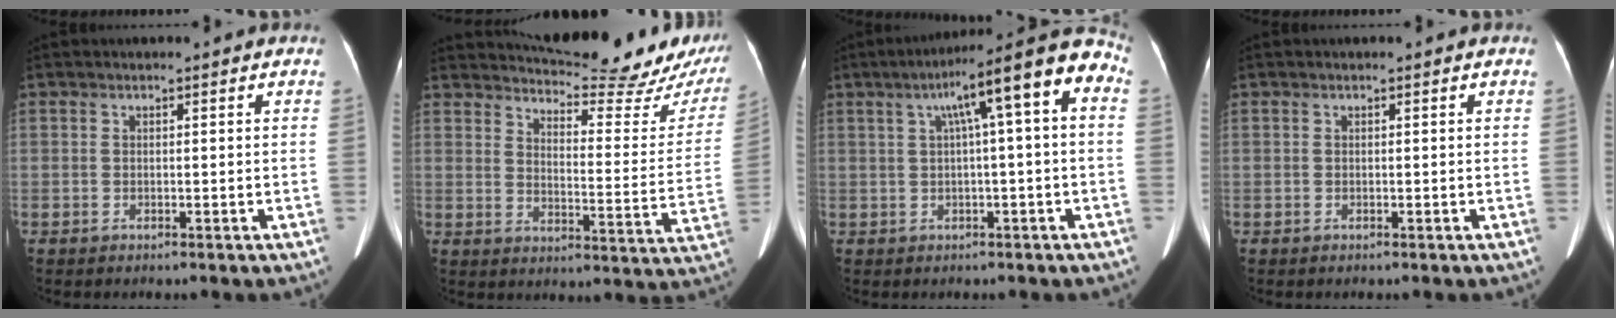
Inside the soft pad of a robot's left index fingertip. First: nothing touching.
{"total": 19.5, "force": [18.6, 1.5, 5.8], "torque": [-0.078, -0.089, 0.224]}
{"total": 11.4, "force": [2.9, 0.7, 11.0], "torque": [-0.155, 0.044, 0.033]}
{"total": 0.0}